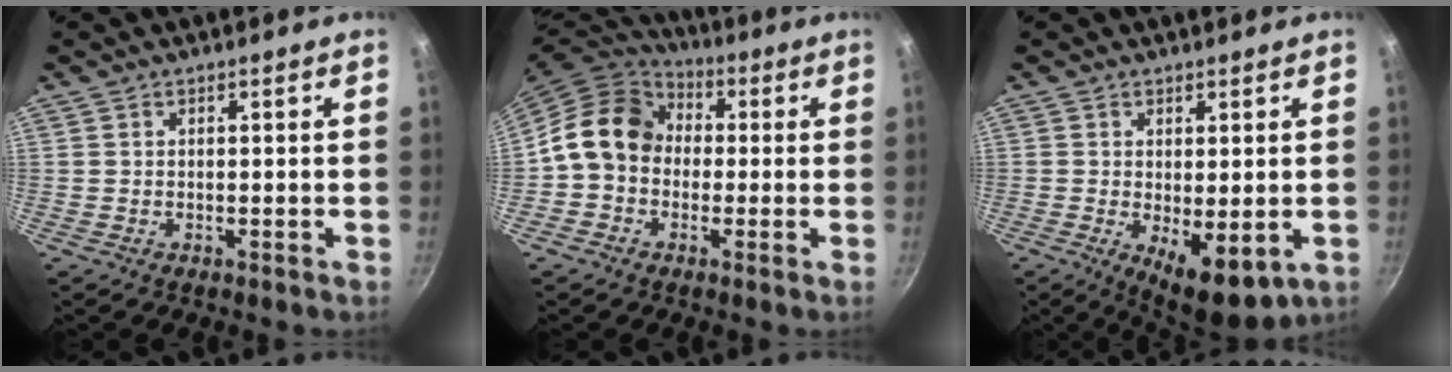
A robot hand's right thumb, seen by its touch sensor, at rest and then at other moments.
{"total": 12.5, "force": [0.4, 10.3, 7.1], "torque": [-0.089, 0.031, -0.014]}
{"total": 8.3, "force": [-1.3, 3.5, 7.4], "torque": [-0.094, -0.015, -0.006]}